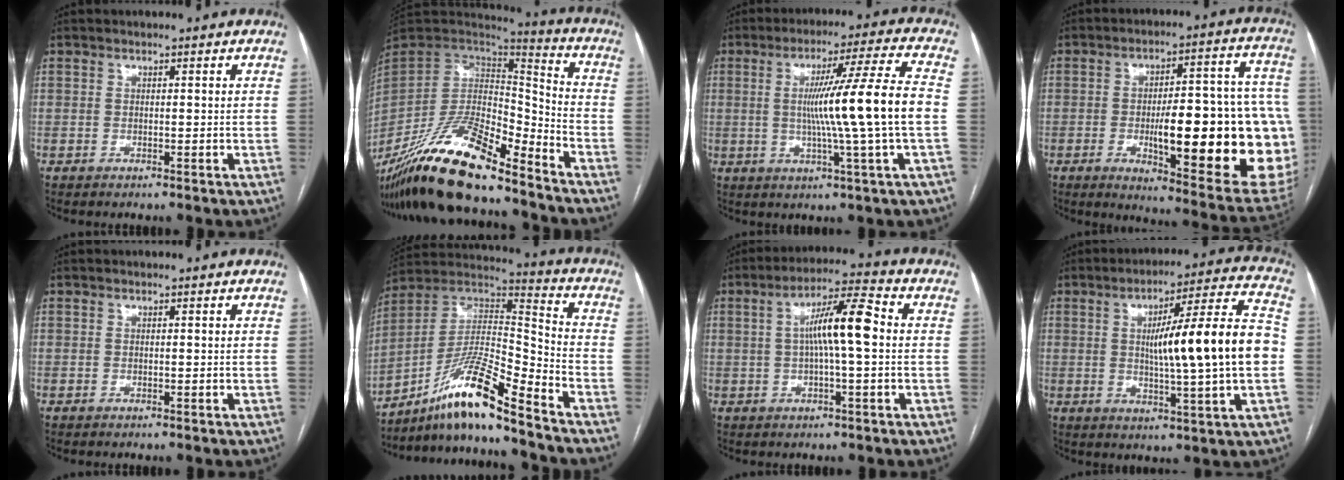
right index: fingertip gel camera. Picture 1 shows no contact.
{"total": 22.3, "force": [-17.0, 4.8, 13.6], "torque": [-0.275, -0.013, -0.309]}
{"total": 14.3, "force": [-0.5, -2.2, 14.1], "torque": [-0.230, 0.001, -0.006]}
{"total": 27.7, "force": [-4.5, 5.8, 26.7], "torque": [-0.274, 0.011, -0.048]}
{"total": 0.0}
{"total": 14.7, "force": [-10.9, 0.2, 9.9], "torque": [-0.184, 0.019, -0.193]}
{"total": 9.3, "force": [0.6, 0.8, 9.3], "torque": [-0.167, 0.020, 0.007]}
{"total": 17.1, "force": [0.0, 0.2, 17.1], "torque": [-0.265, 0.012, -0.001]}